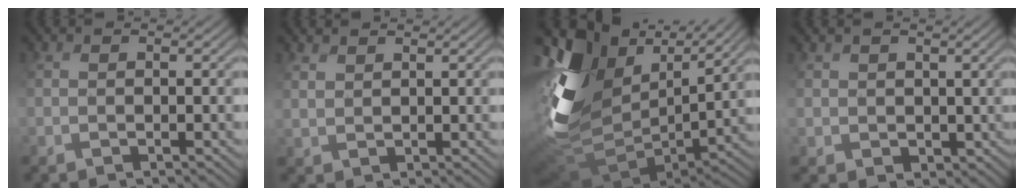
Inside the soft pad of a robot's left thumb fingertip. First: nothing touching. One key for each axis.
{"total": 2.2, "fx": 1.9, "fy": -0.1, "fz": -1.1, "tx": 0.013, "ty": 0.000, "tz": 0.039}
{"total": 11.9, "fx": 2.9, "fy": 8.3, "fz": 8.0, "tx": -0.228, "ty": -0.010, "tz": 0.069}
{"total": 2.7, "fx": 1.2, "fy": 0.6, "fz": -2.4, "tx": 0.028, "ty": -0.006, "tz": 0.030}